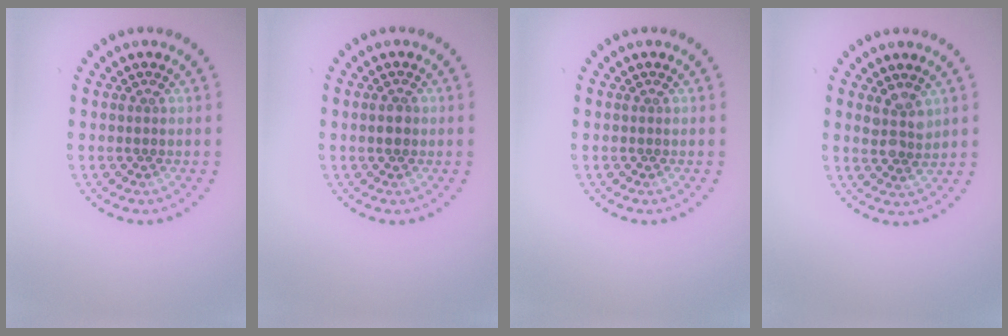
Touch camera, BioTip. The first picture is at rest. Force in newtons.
{"total": 1.5, "press": 1.5, "slide": 0.1}
{"total": 0.0}
{"total": 2.3, "press": 2.0, "slide": 1.1}